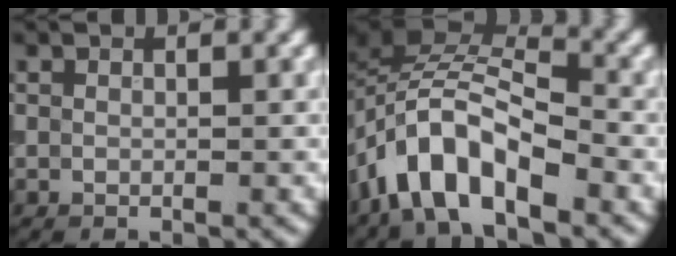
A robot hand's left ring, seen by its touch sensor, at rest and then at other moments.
{"total": 7.7, "force": [-4.4, 3.5, 5.3], "torque": [-0.082, 0.011, -0.091]}